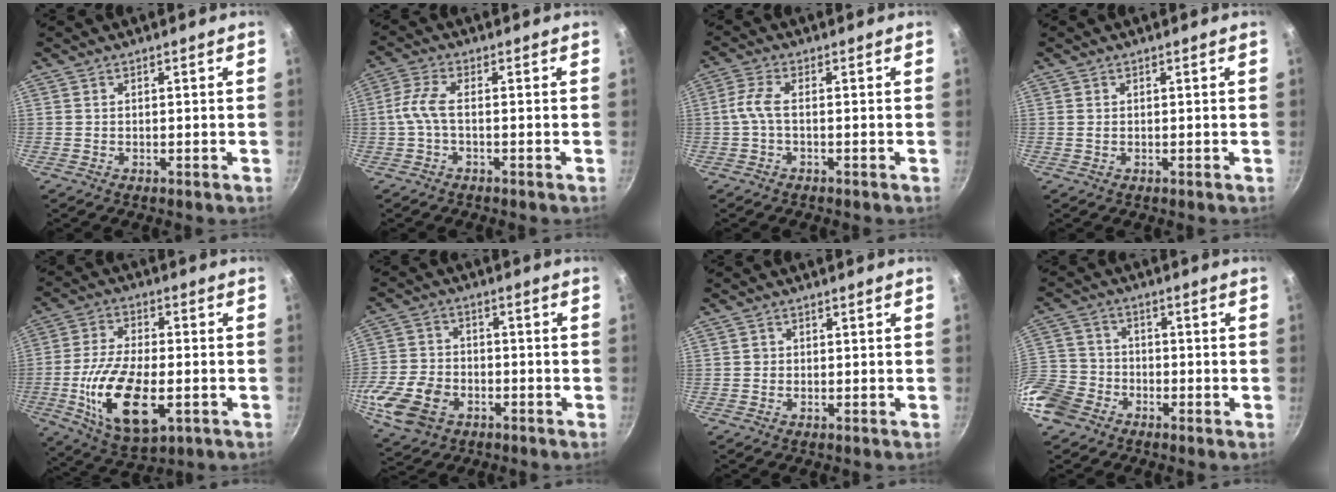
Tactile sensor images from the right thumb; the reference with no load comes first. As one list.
[{"total": 4.7, "force": [-0.6, 1.6, 4.4], "torque": [-0.111, 0.011, -0.019]}, {"total": 3.9, "force": [-0.5, 1.4, 3.6], "torque": [-0.091, 0.007, -0.016]}, {"total": 0.5, "force": [0.1, 0.3, 0.4], "torque": [-0.012, 0.003, 0.004]}, {"total": 17.3, "force": [-4.4, 8.2, 14.6], "torque": [-0.272, 0.000, -0.066]}, {"total": 13.0, "force": [-5.1, 9.2, 7.6], "torque": [-0.158, 0.013, -0.092]}, {"total": 0.8, "force": [0.0, 0.7, 0.1], "torque": [0.002, 0.003, 0.000]}, {"total": 10.0, "force": [-5.9, 7.2, 3.5], "torque": [-0.070, 0.030, -0.123]}]